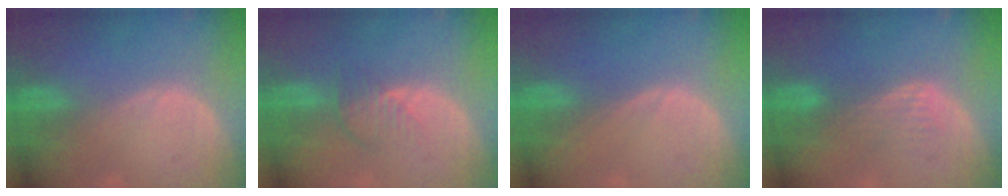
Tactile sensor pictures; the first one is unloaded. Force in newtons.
{"total": 3.9, "press": 3.3, "slide": 2.0}
{"total": 0.0}
{"total": 4.3, "press": 3.6, "slide": 2.4}